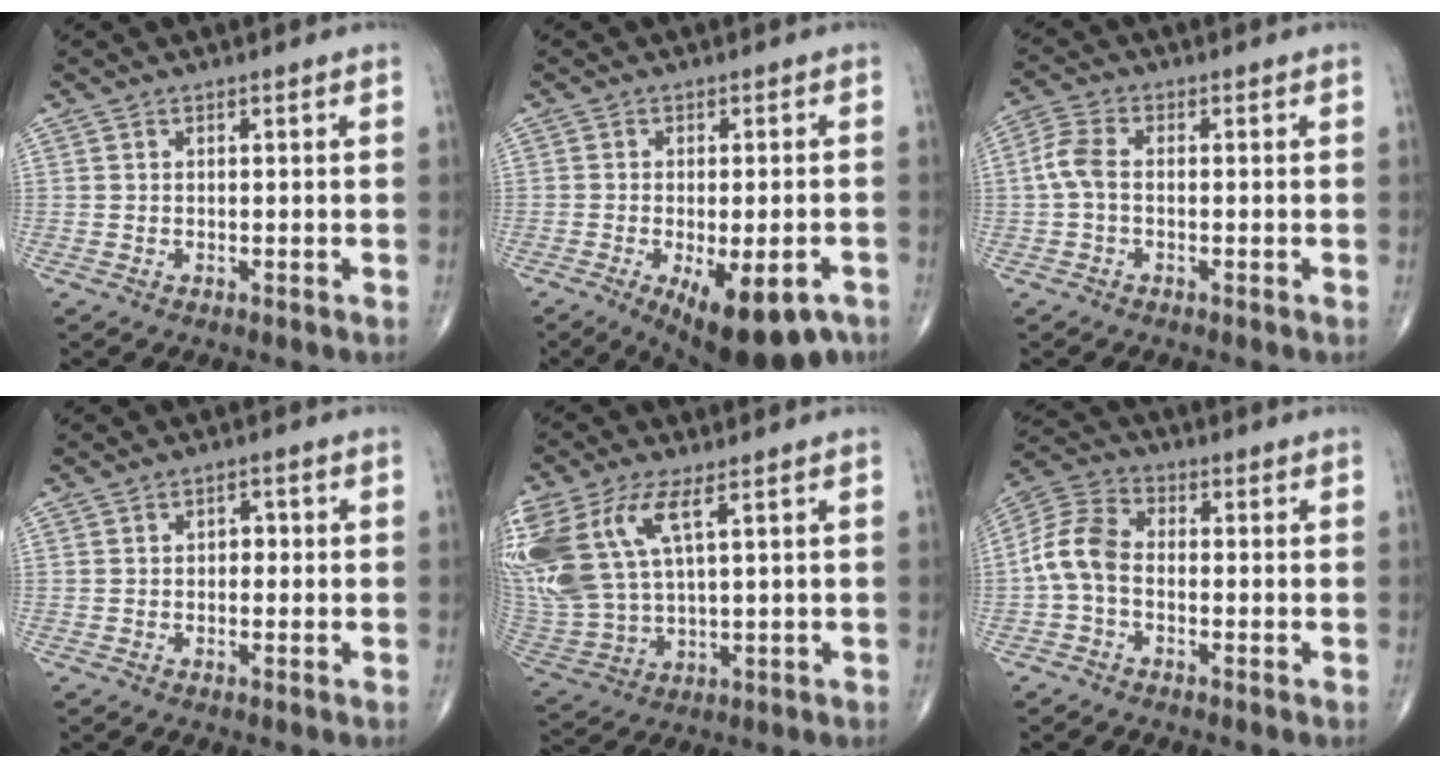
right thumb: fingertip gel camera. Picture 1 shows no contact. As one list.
[{"total": 14.1, "force": [-6.9, 5.6, 10.9], "torque": [-0.126, 0.006, -0.086]}, {"total": 4.5, "force": [-0.4, 2.6, 3.7], "torque": [-0.086, 0.013, -0.016]}, {"total": 2.1, "force": [0.1, 1.5, 1.5], "torque": [-0.012, 0.007, -0.002]}, {"total": 20.3, "force": [7.4, 9.8, 16.1], "torque": [-0.401, -0.007, 0.154]}, {"total": 8.1, "force": [-1.4, 5.3, 6.0], "torque": [-0.118, 0.026, -0.042]}]